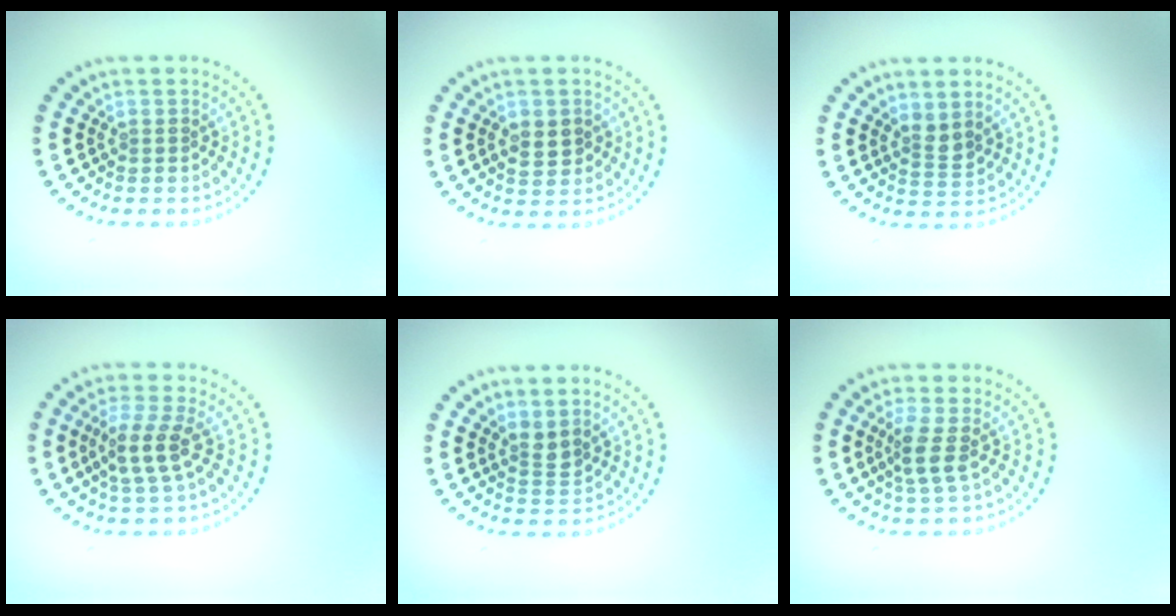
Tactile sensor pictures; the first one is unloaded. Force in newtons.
{"total": 2.2, "press": 2.2, "slide": 0.1}
{"total": 1.7, "press": 1.3, "slide": 1.1}
{"total": 3.0, "press": 2.6, "slide": 1.5}
{"total": 1.7, "press": 1.4, "slide": 1.1}
{"total": 2.5, "press": 1.9, "slide": 1.6}